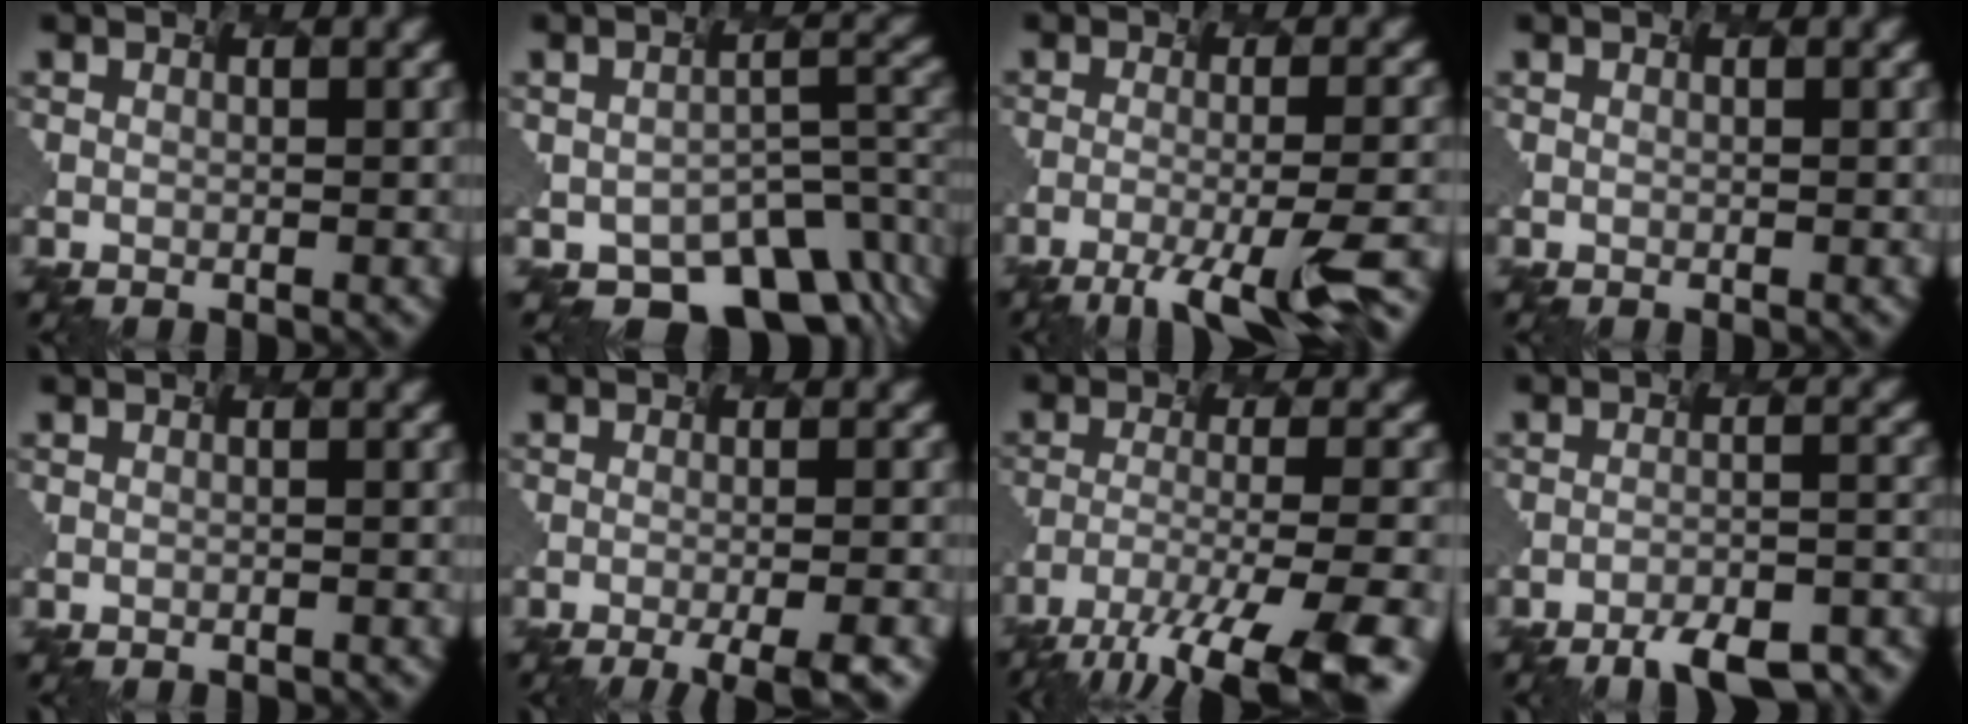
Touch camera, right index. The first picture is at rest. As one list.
[{"total": 7.9, "force": [-5.8, 3.7, 3.9], "torque": [-0.039, -0.019, -0.079]}, {"total": 9.8, "force": [-5.6, 2.0, 7.7], "torque": [-0.106, -0.007, -0.075]}, {"total": 0.0}, {"total": 0.6, "force": [-0.3, 0.2, 0.5], "torque": [0.002, 0.004, -0.002]}, {"total": 5.7, "force": [-2.8, 1.1, 4.8], "torque": [-0.045, -0.003, -0.020]}, {"total": 12.1, "force": [-9.2, 2.0, 7.7], "torque": [-0.128, -0.018, -0.129]}, {"total": 9.0, "force": [-7.6, 1.8, 4.5], "torque": [-0.067, -0.008, -0.089]}]